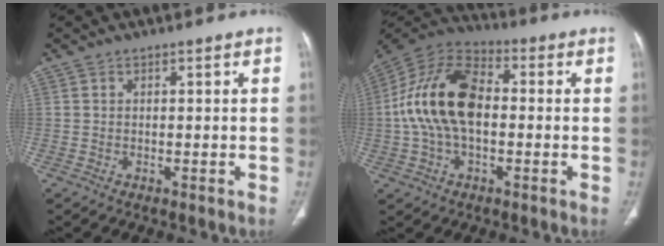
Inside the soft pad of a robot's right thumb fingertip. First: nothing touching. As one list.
[{"total": 16.3, "force": [-0.4, 9.7, 13.2], "torque": [-0.253, 0.037, -0.016]}]